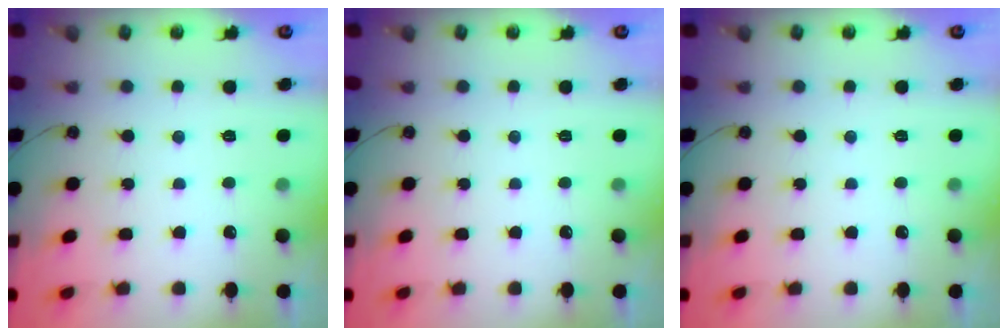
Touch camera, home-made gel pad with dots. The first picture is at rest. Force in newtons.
{"total": 0.0}
{"total": 0.0}